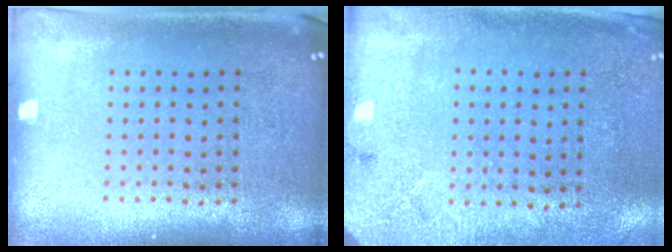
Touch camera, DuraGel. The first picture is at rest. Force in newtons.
{"total": 2.7, "press": 2.2, "slide": 1.6}